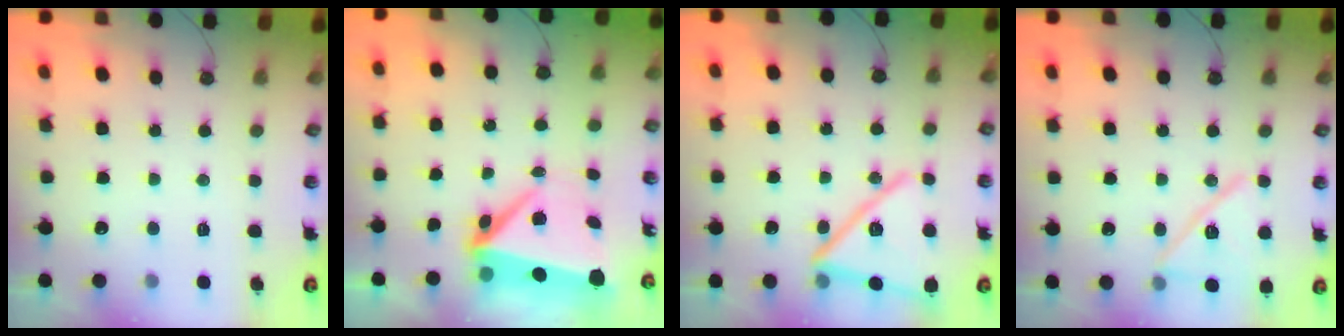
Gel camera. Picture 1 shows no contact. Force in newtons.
{"total": 8.0, "press": 7.9, "slide": 1.1}
{"total": 18.4, "press": 18.4, "slide": 1.1}
{"total": 13.7, "press": 13.3, "slide": 3.4}